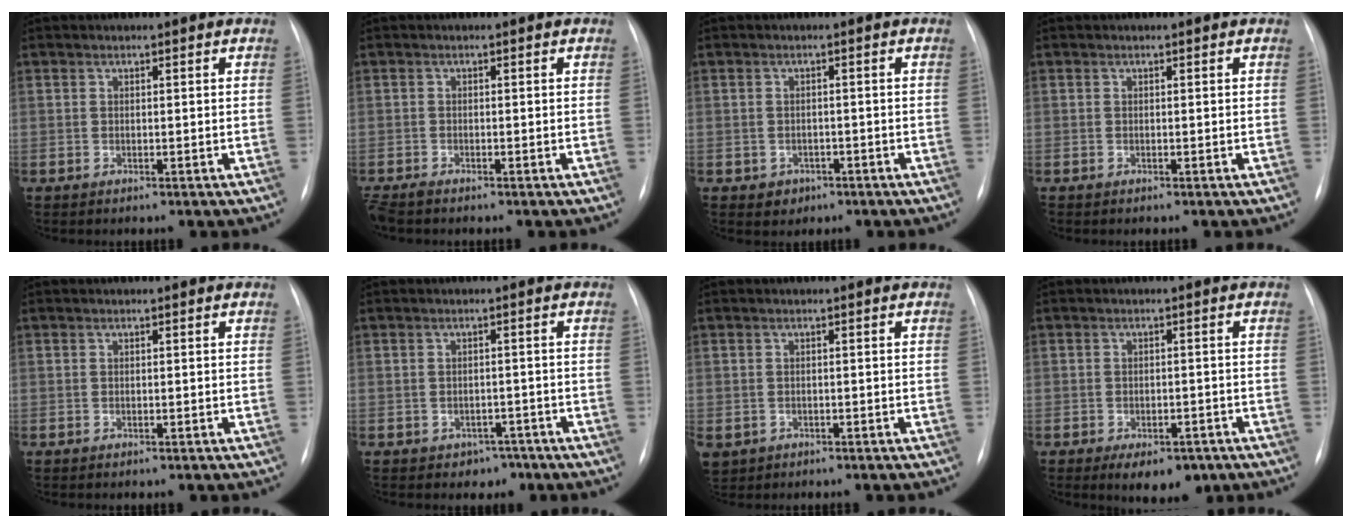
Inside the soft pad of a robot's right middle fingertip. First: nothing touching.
{"total": 2.1, "force": [-1.8, 0.3, 0.9], "torque": [-0.022, -0.008, -0.033]}
{"total": 2.4, "force": [-1.2, 2.0, 0.4], "torque": [-0.003, 0.007, -0.010]}
{"total": 0.0}
{"total": 0.0}
{"total": 2.7, "force": [-1.7, 2.1, 0.5], "torque": [-0.002, 0.012, -0.015]}
{"total": 3.8, "force": [-1.9, 3.2, 1.0], "torque": [-0.025, 0.001, -0.024]}
{"total": 7.0, "force": [-4.5, 3.6, 4.0], "torque": [-0.046, 0.002, -0.057]}